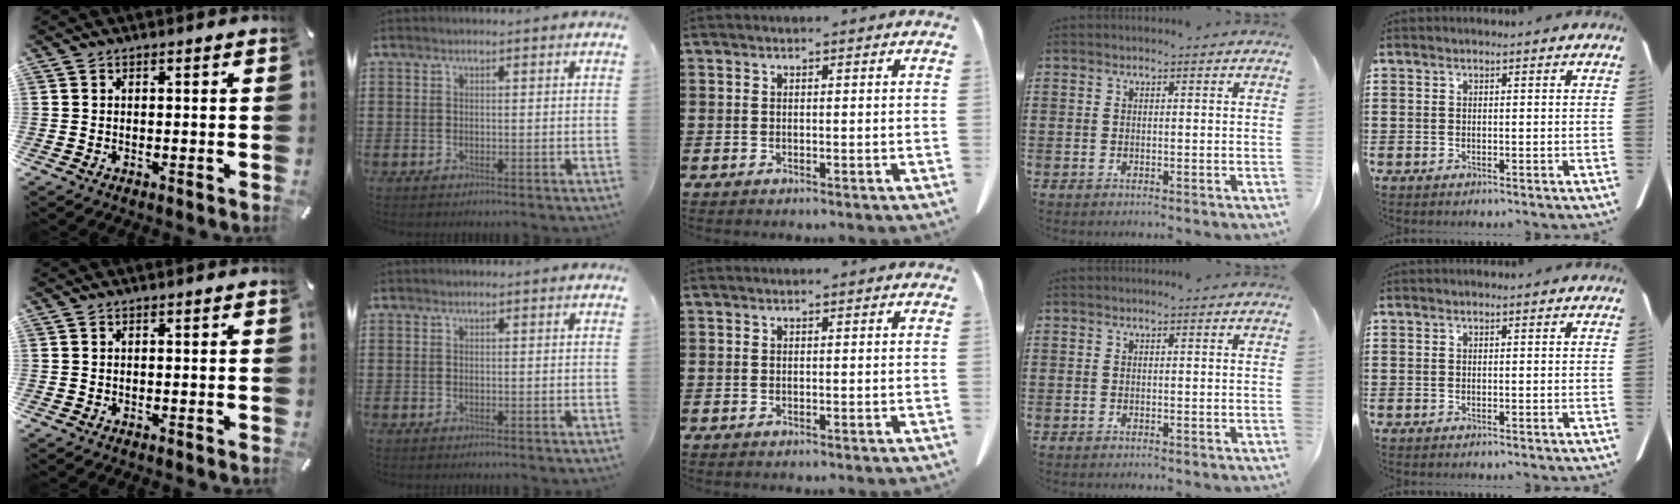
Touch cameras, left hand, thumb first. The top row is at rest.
{}